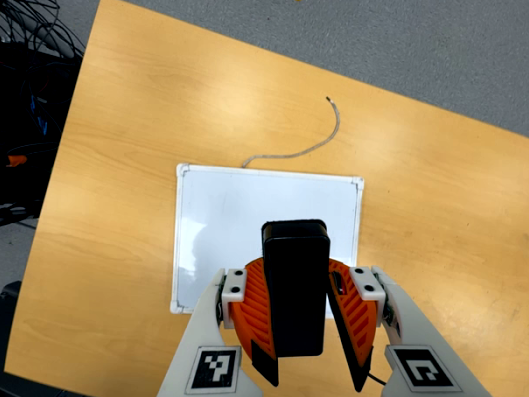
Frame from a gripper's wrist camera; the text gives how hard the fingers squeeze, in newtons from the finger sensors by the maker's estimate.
{"total": 9.6, "left": 9.7, "right": 9.4}